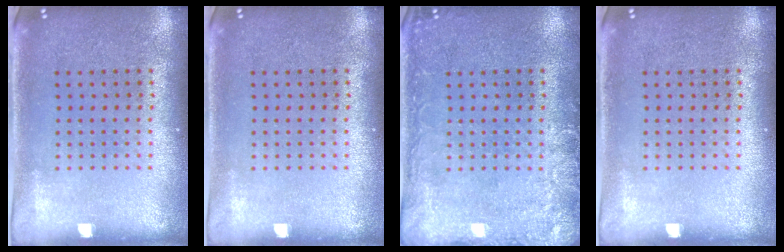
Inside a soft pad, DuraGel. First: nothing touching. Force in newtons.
{"total": 0.0}
{"total": 2.6, "press": 2.6, "slide": 0.3}
{"total": 0.0}